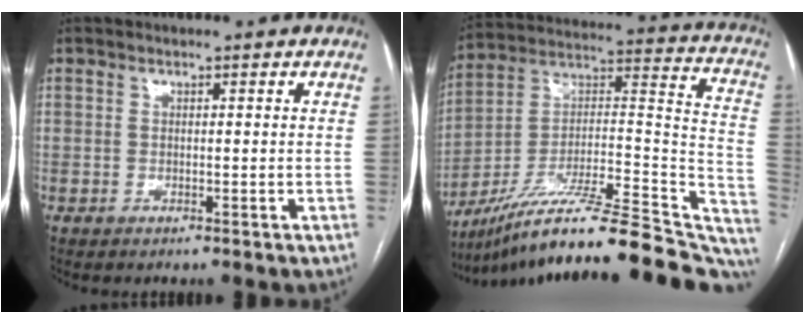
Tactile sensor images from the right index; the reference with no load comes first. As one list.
[{"total": 32.1, "force": [-26.6, 4.9, 17.2], "torque": [-0.182, 0.013, -0.396]}]